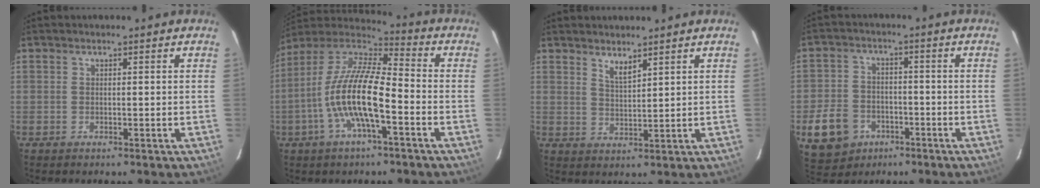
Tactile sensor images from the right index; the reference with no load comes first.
{"total": 15.7, "force": [-5.0, 4.1, 14.3], "torque": [-0.275, -0.004, -0.101]}
{"total": 3.2, "force": [2.7, 0.6, 1.7], "torque": [-0.030, -0.002, 0.047]}
{"total": 11.0, "force": [-5.1, 8.6, 4.7], "torque": [-0.131, 0.015, -0.071]}